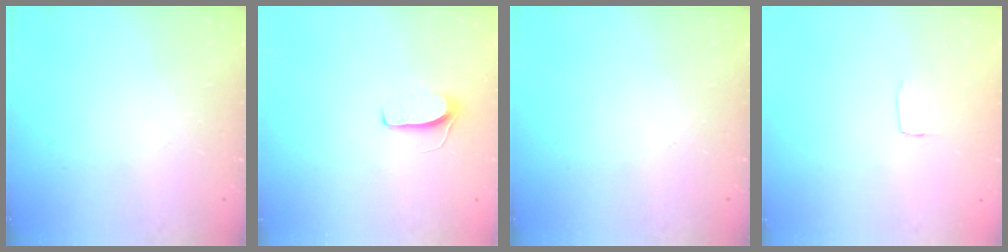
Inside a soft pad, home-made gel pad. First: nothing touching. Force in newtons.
{"total": 6.2, "press": 6.2, "slide": 0.5}
{"total": 0.0}
{"total": 2.0, "press": 2.0, "slide": 0.0}